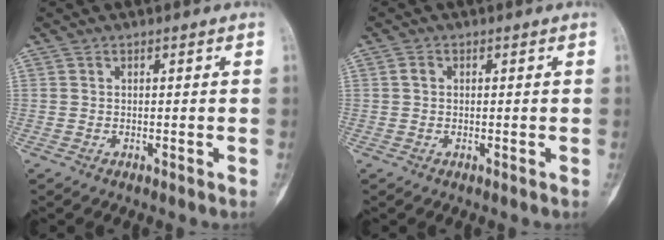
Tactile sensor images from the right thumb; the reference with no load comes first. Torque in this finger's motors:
{"motor_torque": [-0.64, -0.12, -0.09, 0.14, -0.04]}